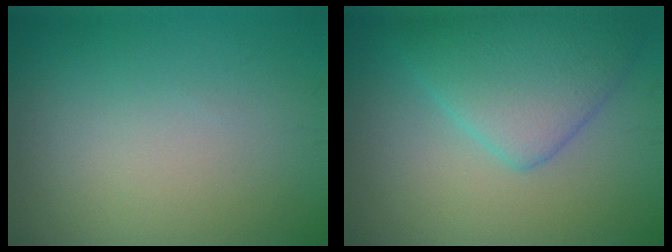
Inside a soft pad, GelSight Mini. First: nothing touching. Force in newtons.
{"total": 5.7, "press": 5.6, "slide": 0.3}